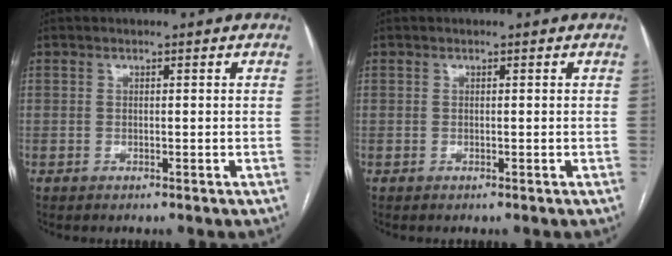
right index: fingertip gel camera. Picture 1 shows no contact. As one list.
[{"total": 0.0}]